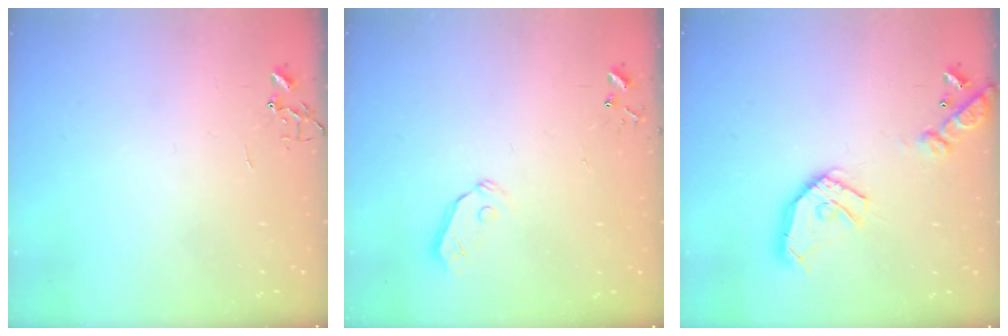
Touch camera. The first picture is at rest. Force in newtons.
{"total": 5.8, "press": 5.8, "slide": 0.5}
{"total": 16.6, "press": 16.4, "slide": 2.5}